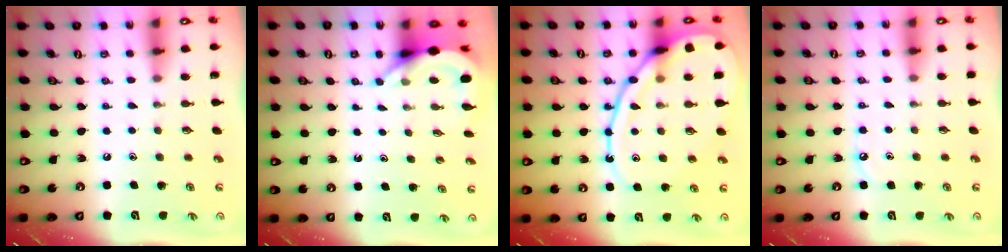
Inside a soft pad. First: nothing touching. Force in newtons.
{"total": 4.7, "press": 4.7, "slide": 0.4}
{"total": 16.6, "press": 16.6, "slide": 1.2}
{"total": 3.9, "press": 3.9, "slide": 0.6}